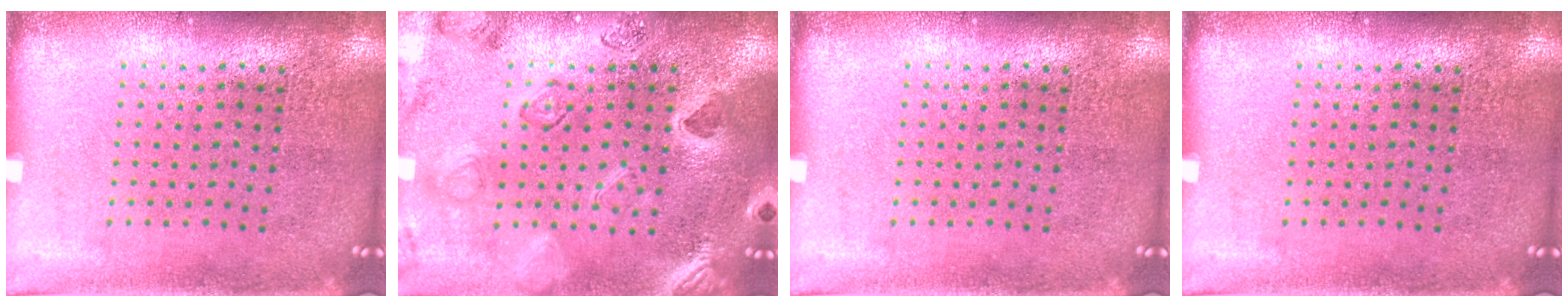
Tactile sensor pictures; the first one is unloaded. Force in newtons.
{"total": 2.5, "press": 2.4, "slide": 0.9}
{"total": 0.0}
{"total": 0.0}